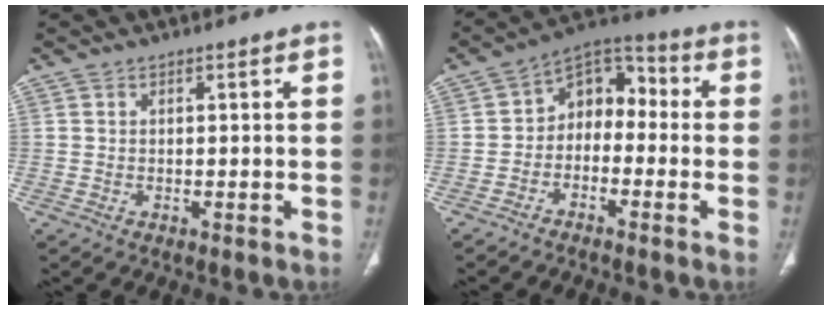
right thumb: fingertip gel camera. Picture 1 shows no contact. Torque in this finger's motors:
{"motor_torque": [-0.04, 0.15, -0.09, -0.12, 0.02]}